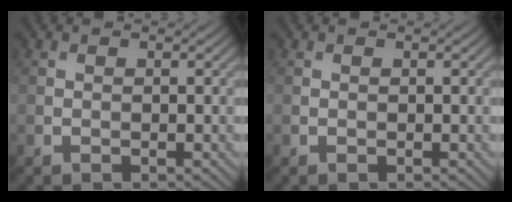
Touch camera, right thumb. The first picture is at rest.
{"total": 0.0}